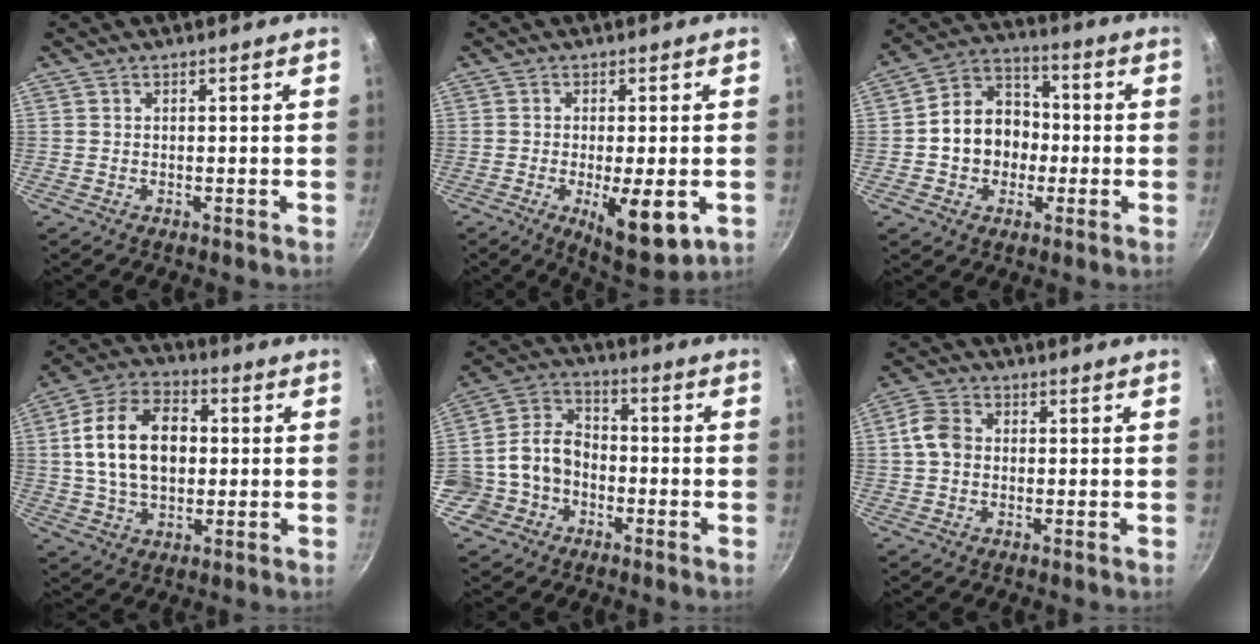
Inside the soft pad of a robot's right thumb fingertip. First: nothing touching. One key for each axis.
{"total": 10.3, "fx": -2.8, "fy": 3.3, "fz": 9.3, "tx": -0.129, "ty": -0.002, "tz": -0.031}
{"total": 12.7, "fx": -1.4, "fy": 10.6, "fz": 6.9, "tx": -0.076, "ty": 0.036, "tz": -0.035}
{"total": 16.3, "fx": 1.4, "fy": 11.0, "fz": 12.0, "tx": -0.180, "ty": 0.022, "tz": 0.013}
{"total": 10.2, "fx": -3.0, "fy": 8.7, "fz": 4.5, "tx": -0.058, "ty": 0.051, "tz": -0.069}
{"total": 5.5, "fx": 0.0, "fy": 4.4, "fz": 3.3, "tx": -0.052, "ty": 0.014, "tz": -0.012}